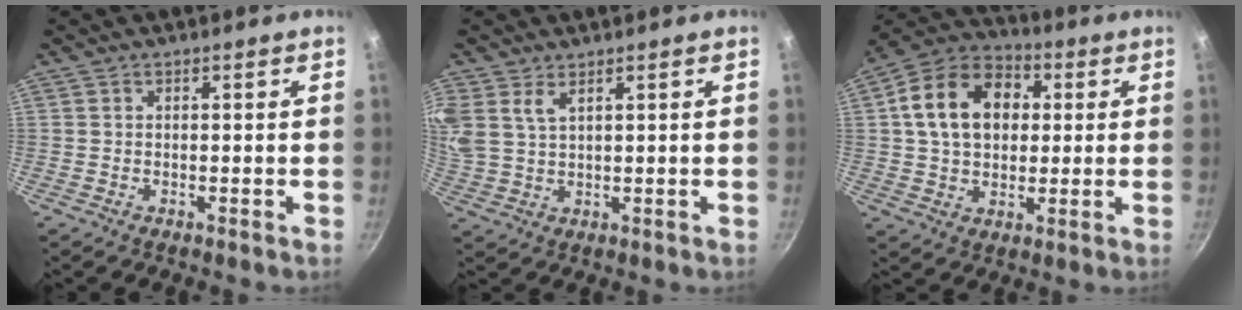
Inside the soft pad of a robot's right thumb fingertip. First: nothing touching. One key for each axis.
{"total": 8.0, "fx": 4.5, "fy": 4.4, "fz": 5.0, "tx": -0.113, "ty": 0.001, "tz": 0.096}
{"total": 16.4, "fx": 3.2, "fy": 12.1, "fz": 10.6, "tx": -0.156, "ty": 0.025, "tz": 0.041}